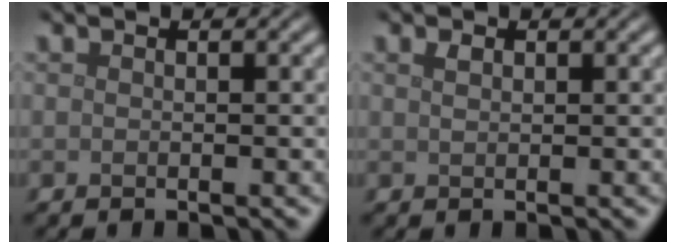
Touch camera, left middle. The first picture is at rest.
{"total": 0.8, "force": [0.4, 0.4, 0.5], "torque": [-0.012, 0.000, 0.010]}